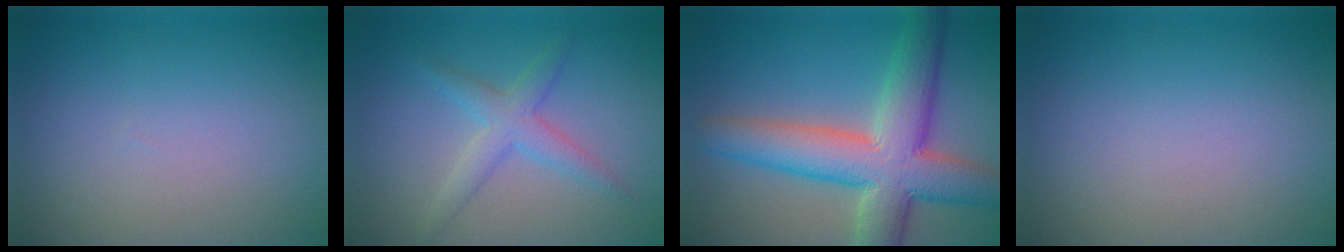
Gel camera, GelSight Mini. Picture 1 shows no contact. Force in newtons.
{"total": 2.9, "press": 2.9, "slide": 0.0}
{"total": 9.8, "press": 9.8, "slide": 0.5}
{"total": 0.0}